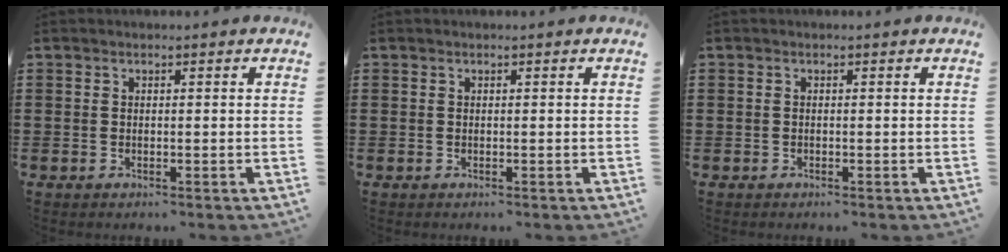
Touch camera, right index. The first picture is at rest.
{"total": 0.0}
{"total": 0.0}